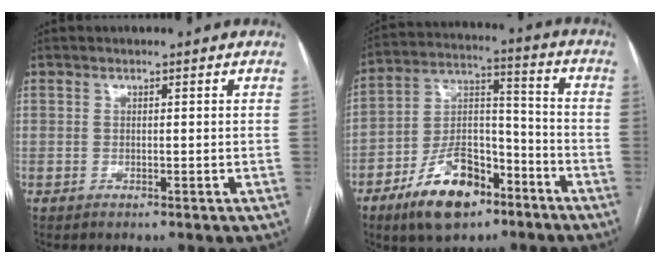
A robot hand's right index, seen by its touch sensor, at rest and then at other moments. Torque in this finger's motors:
{"motor_torque": [-0.25, -0.30, -0.66, -0.21]}